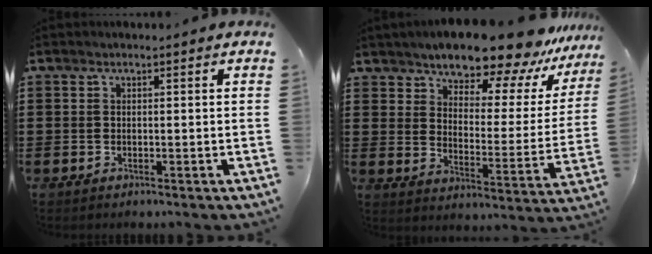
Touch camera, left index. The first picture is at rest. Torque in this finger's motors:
{"motor_torque": [2.14, 0.00, 1.05, 0.21]}